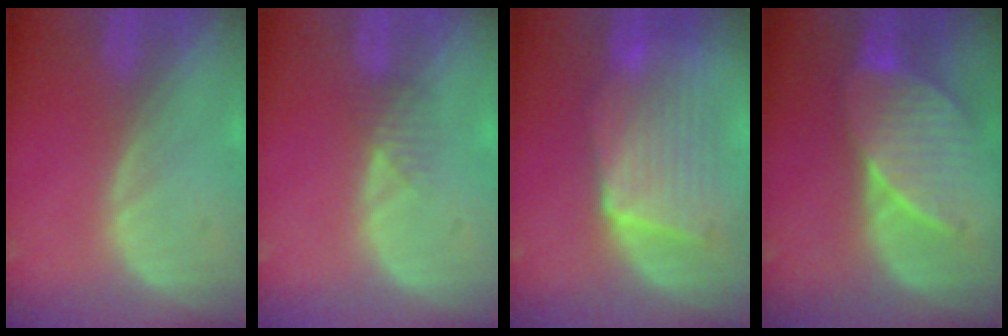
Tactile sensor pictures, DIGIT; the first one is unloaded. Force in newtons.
{"total": 1.9, "press": 1.6, "slide": 1.0}
{"total": 8.7, "press": 8.5, "slide": 1.9}
{"total": 7.6, "press": 7.6, "slide": 0.1}